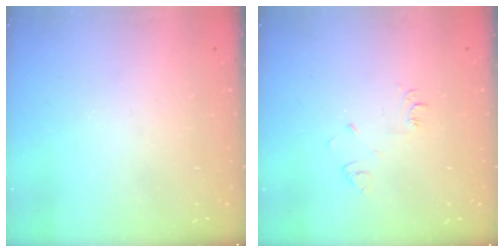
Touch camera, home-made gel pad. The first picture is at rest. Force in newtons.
{"total": 4.9, "press": 4.8, "slide": 0.7}